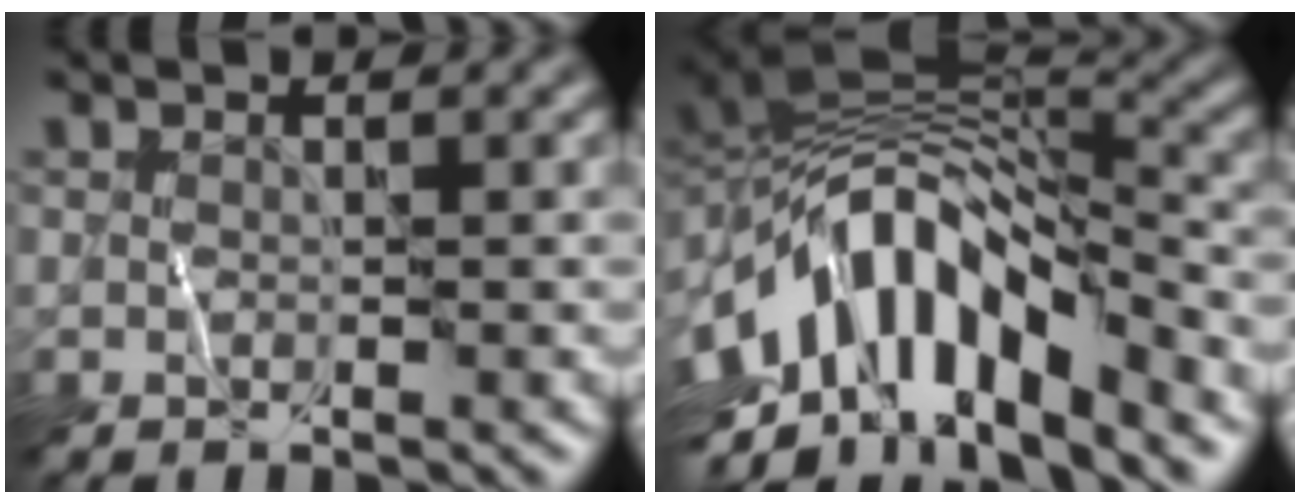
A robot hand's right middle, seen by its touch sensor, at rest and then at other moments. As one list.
[{"total": 13.5, "force": [-4.3, 6.7, 10.9], "torque": [-0.191, 0.014, -0.082]}]